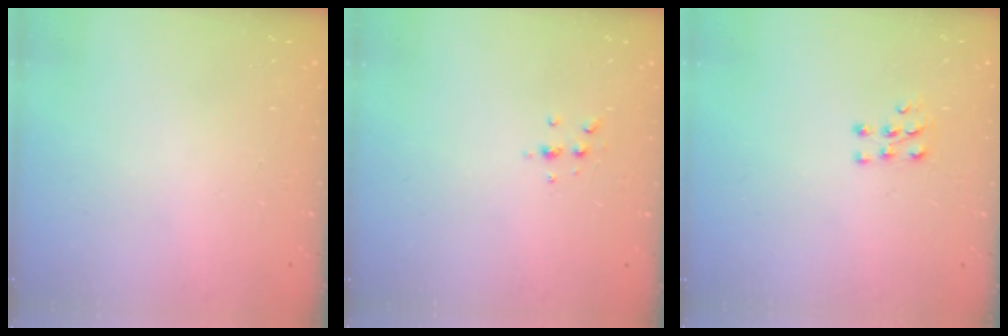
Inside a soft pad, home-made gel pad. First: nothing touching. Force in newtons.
{"total": 6.1, "press": 6.1, "slide": 0.7}
{"total": 5.3, "press": 5.3, "slide": 0.4}